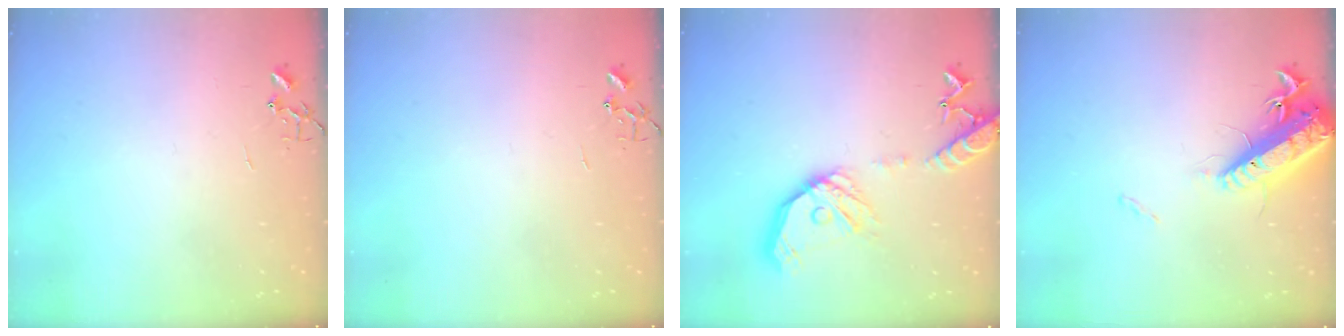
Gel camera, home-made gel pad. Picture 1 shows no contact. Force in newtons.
{"total": 0.0}
{"total": 17.9, "press": 17.7, "slide": 2.6}
{"total": 16.7, "press": 16.2, "slide": 4.1}